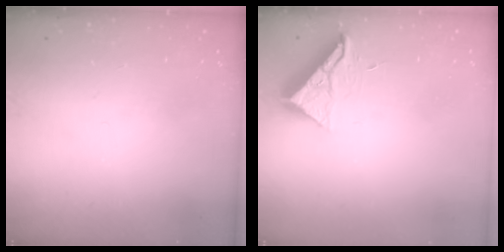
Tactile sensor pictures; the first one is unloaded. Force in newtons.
{"total": 10.2, "press": 10.2, "slide": 0.5}